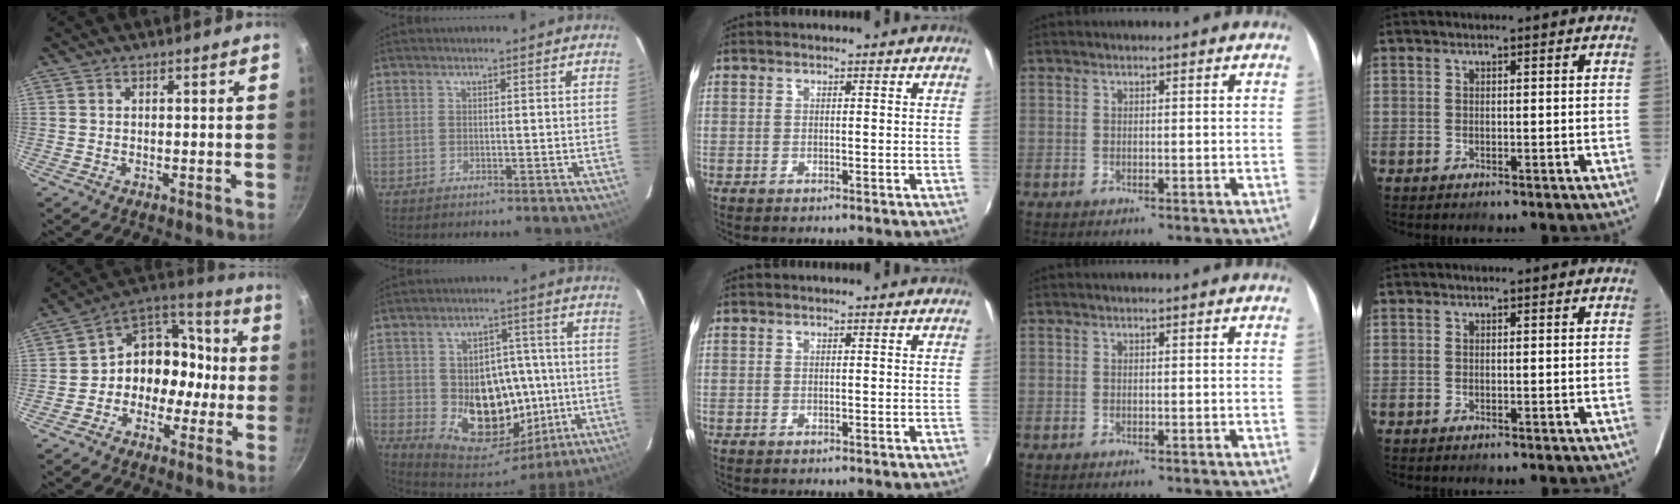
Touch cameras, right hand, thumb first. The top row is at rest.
{"thumb": {"total": 12.9, "force": [-2.7, 10.7, 6.6], "torque": [-0.041, 0.067, -0.060]}, "index": {"total": 16.4, "force": [-2.2, 13.3, 9.5], "torque": [-0.177, 0.014, -0.008]}}